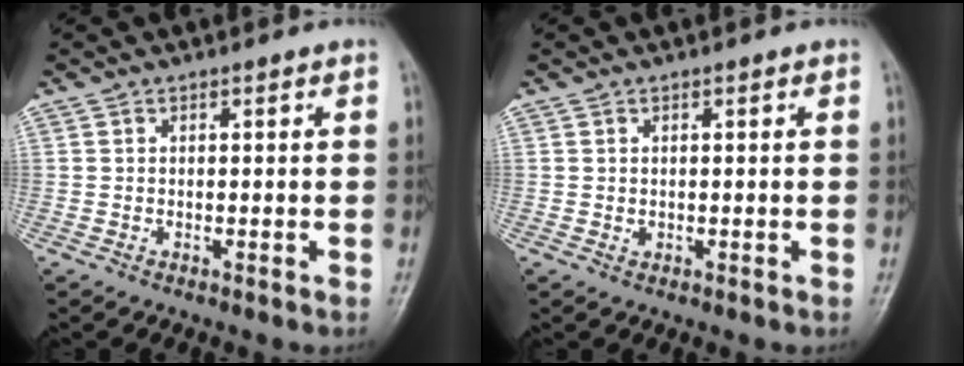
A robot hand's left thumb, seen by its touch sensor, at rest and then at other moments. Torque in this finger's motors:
{"motor_torque": [-0.02, 0.06, -0.08, 0.01, 0.00]}